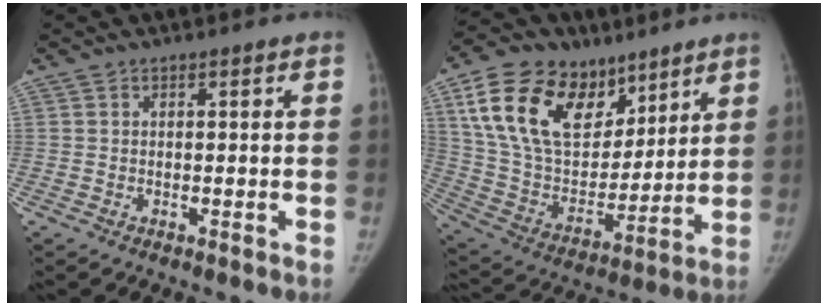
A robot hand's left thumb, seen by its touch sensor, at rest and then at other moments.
{"total": 24.9, "force": [13.1, 15.7, 14.4], "torque": [-0.239, -0.026, 0.243]}